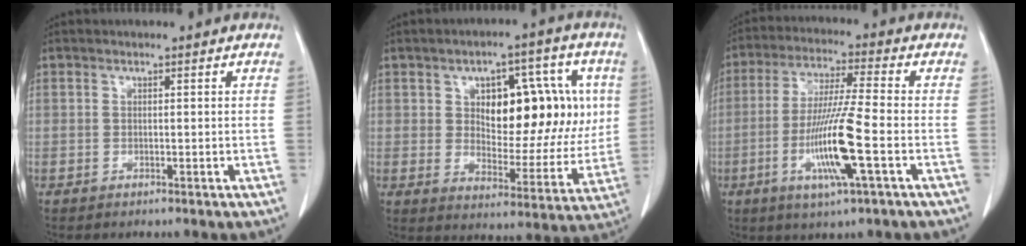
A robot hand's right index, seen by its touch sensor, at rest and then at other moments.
{"total": 16.8, "force": [3.9, 8.4, 14.0], "torque": [-0.191, 0.022, 0.066]}
{"total": 12.3, "force": [-3.6, -0.1, 11.8], "torque": [-0.235, -0.016, -0.072]}